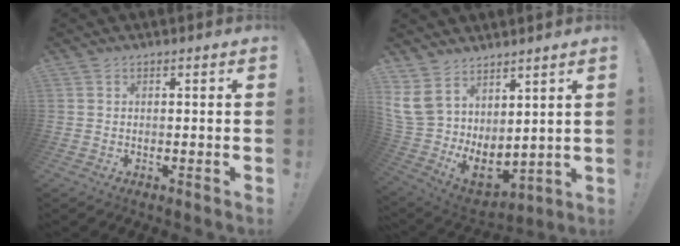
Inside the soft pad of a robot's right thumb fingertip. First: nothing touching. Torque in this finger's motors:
{"motor_torque": [1.84, 3.17, 0.89, 0.13, 0.32]}